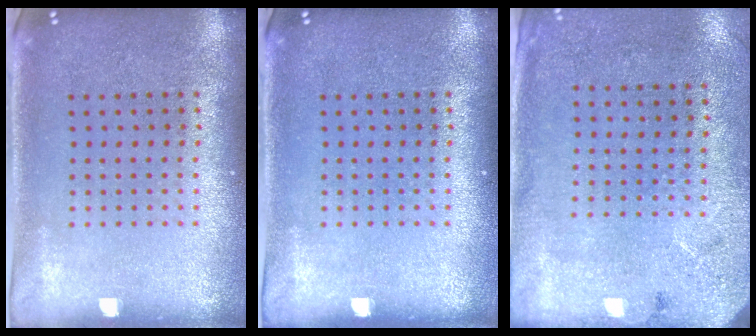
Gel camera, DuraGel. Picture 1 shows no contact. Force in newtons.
{"total": 0.0}
{"total": 2.6, "press": 2.1, "slide": 1.6}